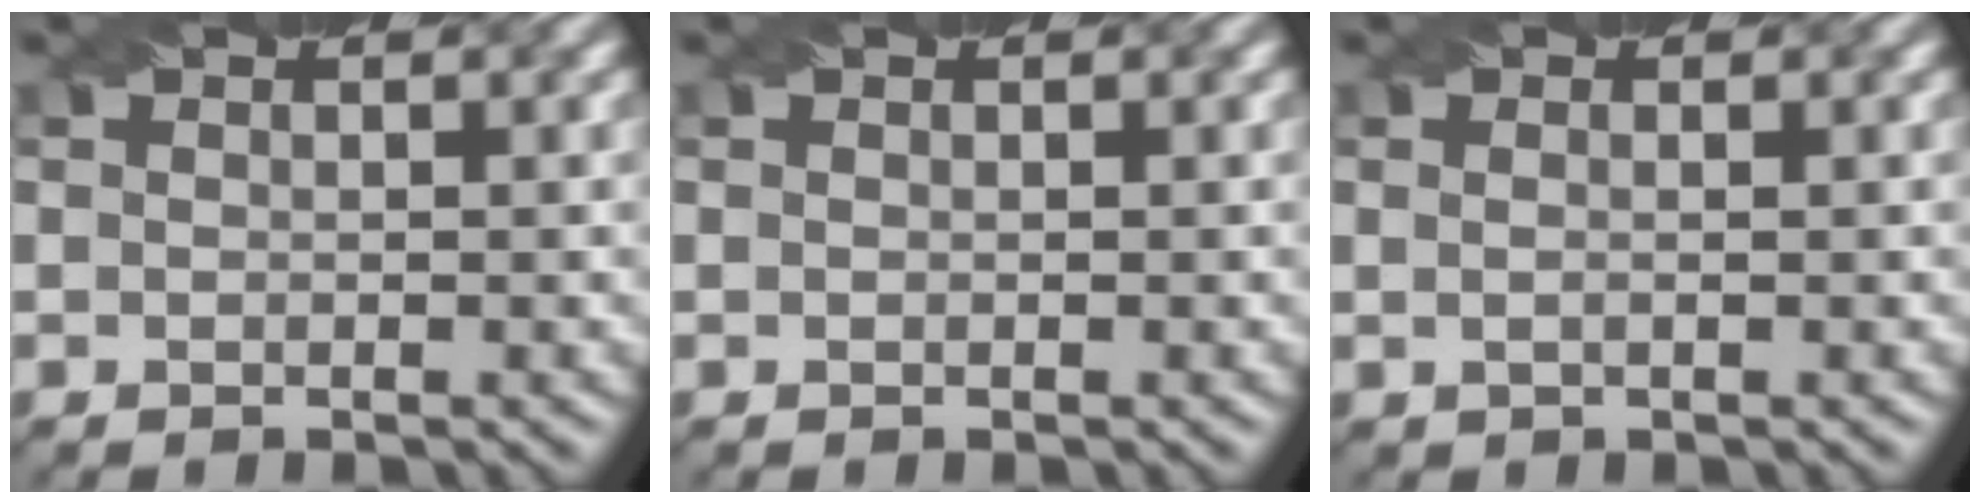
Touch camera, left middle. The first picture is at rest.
{"total": 0.0}
{"total": 1.3, "force": [0.4, 0.7, 1.0], "torque": [-0.015, -0.003, -0.004]}